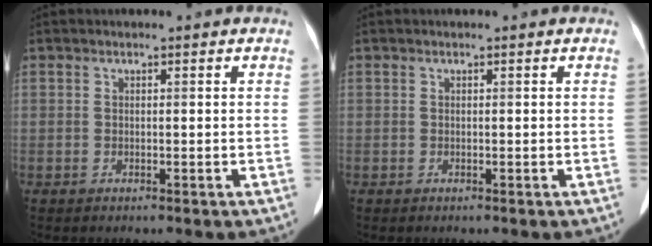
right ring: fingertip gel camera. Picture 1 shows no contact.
{"total": 0.0}